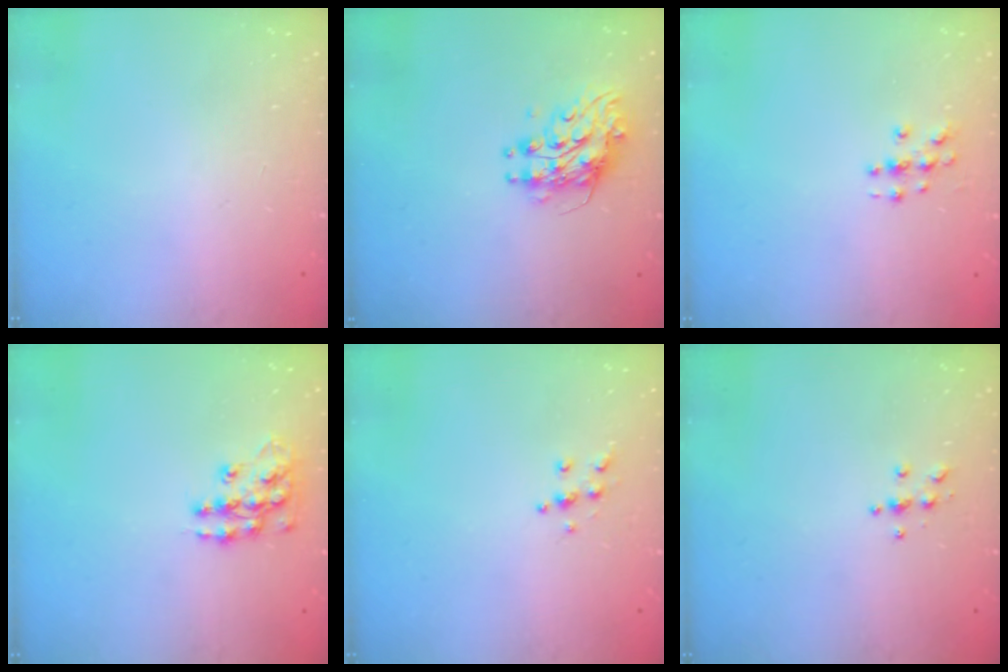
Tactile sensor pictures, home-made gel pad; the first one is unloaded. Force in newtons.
{"total": 8.9, "press": 8.9, "slide": 0.5}
{"total": 3.0, "press": 3.0, "slide": 0.1}
{"total": 11.7, "press": 11.6, "slide": 0.8}
{"total": 5.6, "press": 5.6, "slide": 0.5}
{"total": 3.8, "press": 3.8, "slide": 0.4}